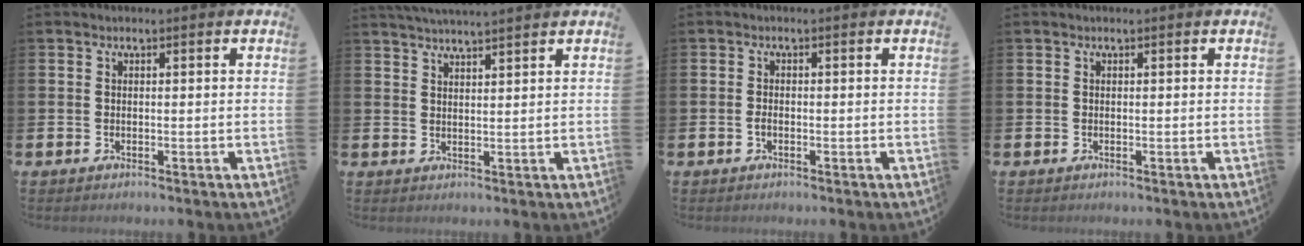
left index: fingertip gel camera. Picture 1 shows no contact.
{"total": 3.2, "force": [3.2, -0.4, 0.4], "torque": [-0.014, -0.011, 0.059]}
{"total": 1.0, "force": [-0.4, 0.6, 0.7], "torque": [-0.014, 0.001, -0.009]}
{"total": 0.0}